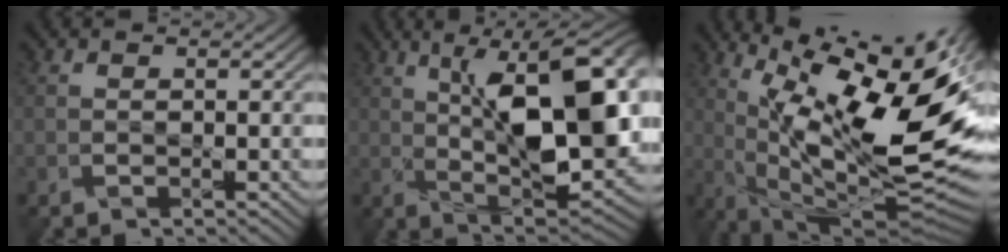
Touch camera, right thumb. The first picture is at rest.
{"total": 14.5, "force": [2.3, 5.7, 13.1], "torque": [-0.194, 0.007, 0.045]}
{"total": 19.1, "force": [2.9, 6.3, 17.8], "torque": [-0.285, -0.005, 0.060]}